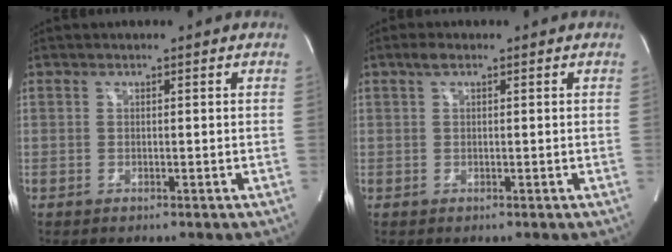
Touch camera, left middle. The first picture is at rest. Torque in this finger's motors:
{"motor_torque": [0.44, -0.06, 0.13, 0.02]}